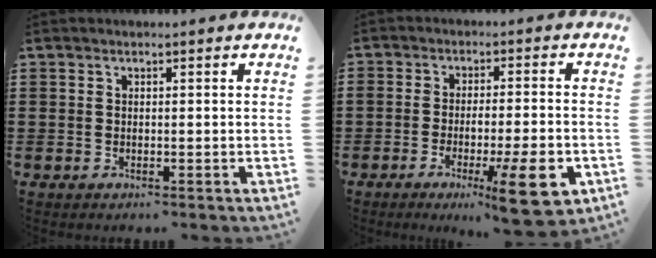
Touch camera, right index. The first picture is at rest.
{"total": 10.9, "force": [-5.2, 2.2, 9.3], "torque": [-0.134, 0.001, -0.083]}